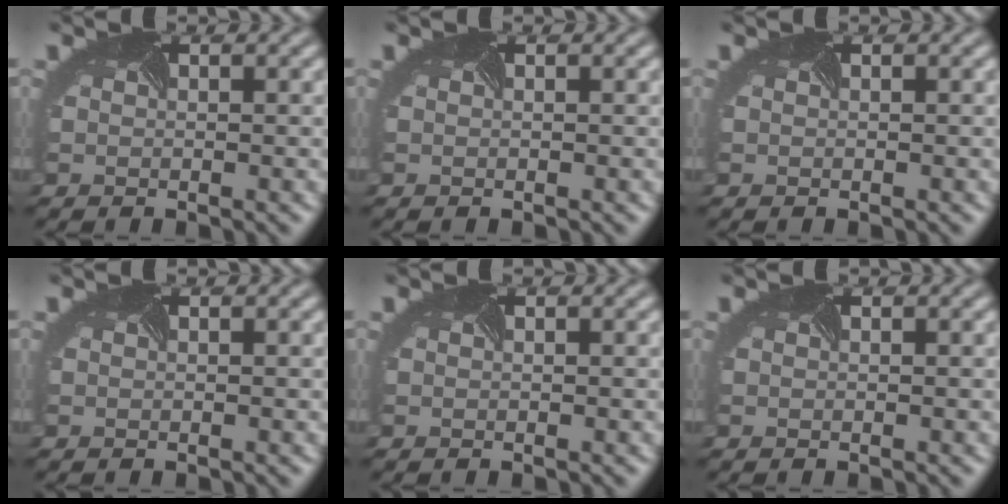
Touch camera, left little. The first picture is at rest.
{"total": 0.0}
{"total": 0.0}
{"total": 0.0}
{"total": 0.0}
{"total": 0.0}